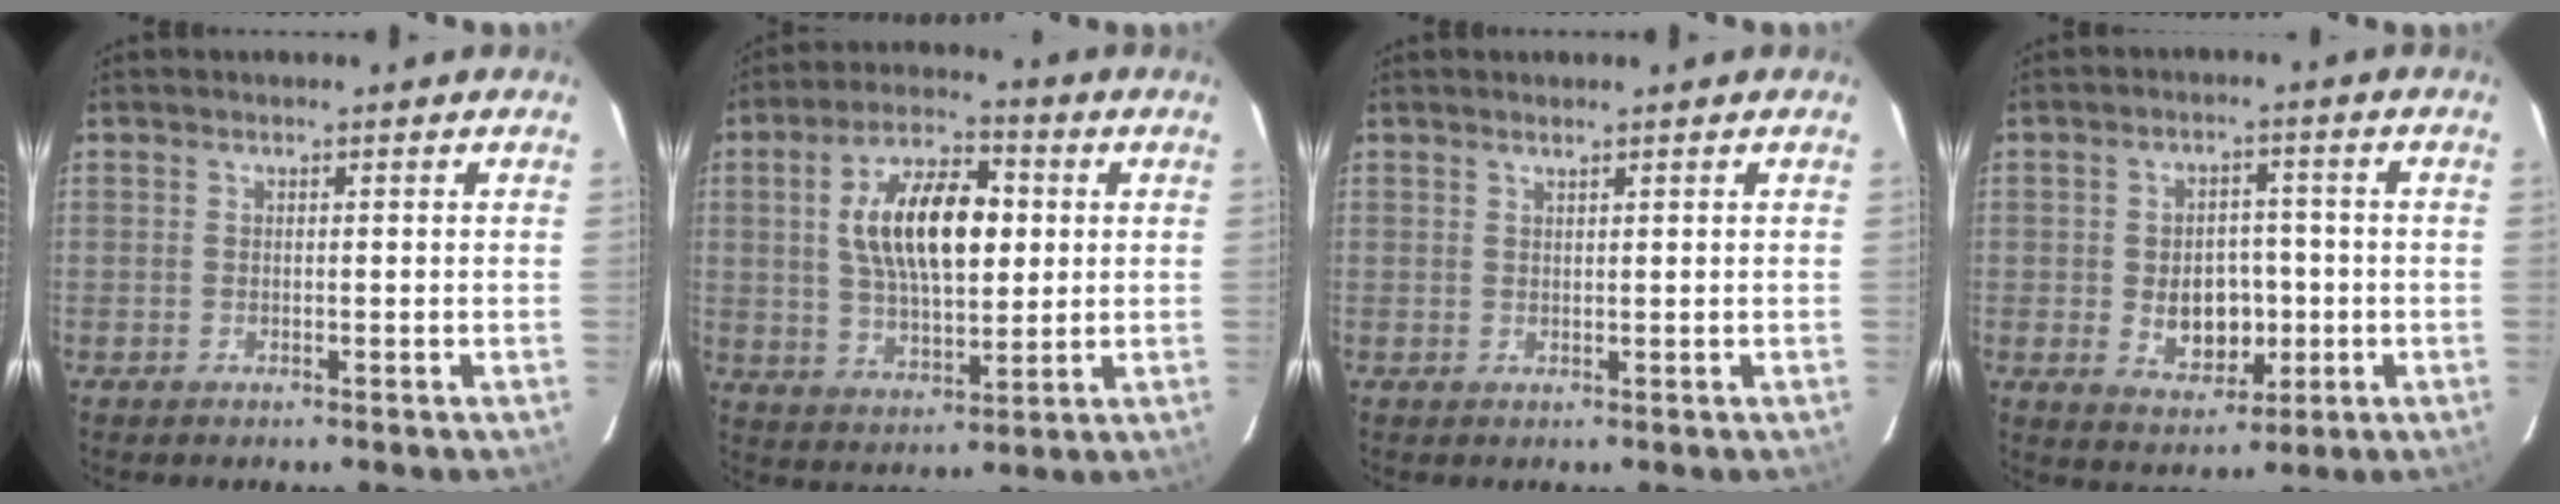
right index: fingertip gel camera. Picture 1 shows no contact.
{"total": 15.2, "force": [2.7, 7.3, 13.1], "torque": [-0.231, 0.020, 0.051]}
{"total": 0.8, "force": [0.7, 0.0, 0.3], "torque": [-0.005, 0.000, 0.012]}
{"total": 8.5, "force": [-1.3, 6.1, 5.8], "torque": [-0.110, 0.004, -0.005]}